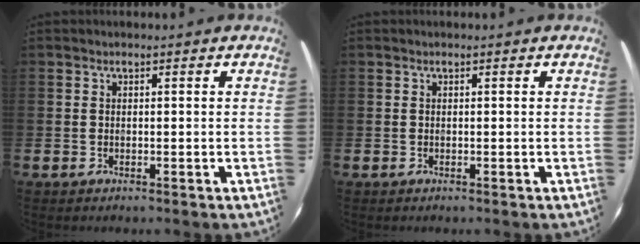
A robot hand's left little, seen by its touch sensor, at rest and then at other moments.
{"total": 0.0}